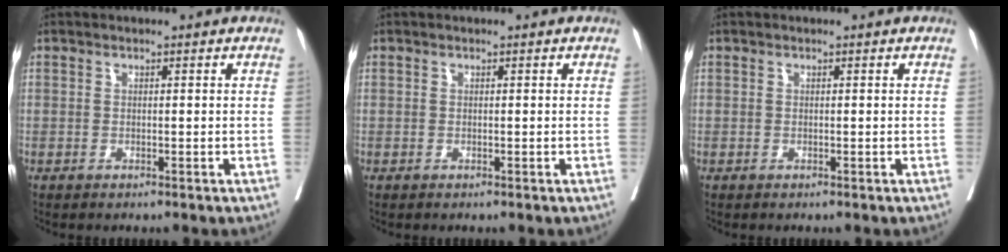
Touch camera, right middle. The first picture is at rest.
{"total": 0.0}
{"total": 0.0}